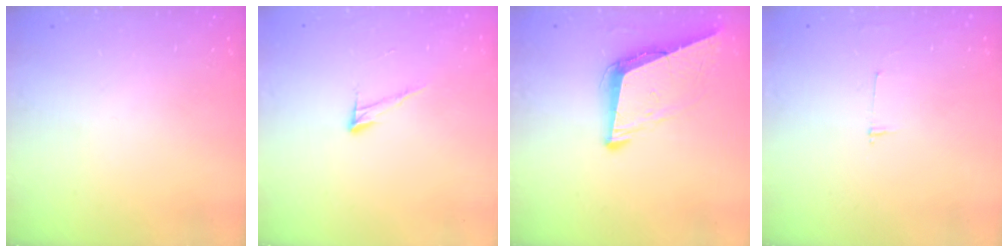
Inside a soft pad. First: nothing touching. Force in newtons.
{"total": 6.6, "press": 6.6, "slide": 0.3}
{"total": 9.1, "press": 8.4, "slide": 3.5}
{"total": 2.7, "press": 2.7, "slide": 0.3}